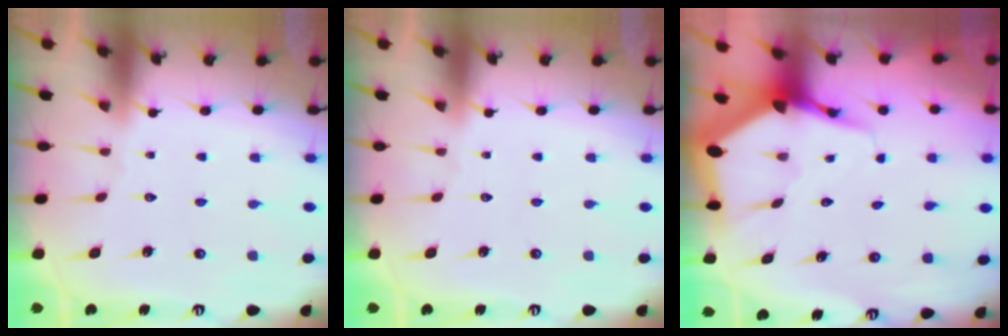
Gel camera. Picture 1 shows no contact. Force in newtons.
{"total": 0.0}
{"total": 5.9, "press": 5.9, "slide": 0.6}